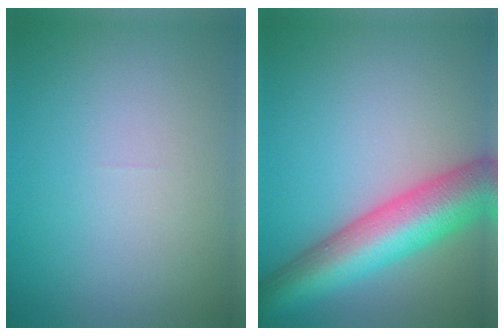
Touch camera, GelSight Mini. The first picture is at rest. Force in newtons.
{"total": 9.1, "press": 9.1, "slide": 0.3}